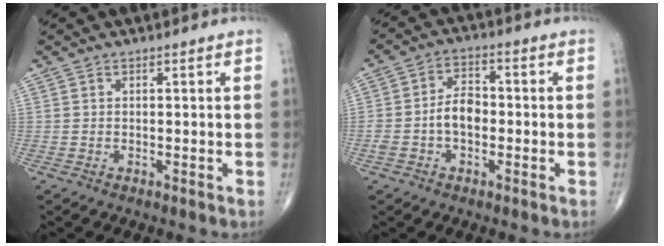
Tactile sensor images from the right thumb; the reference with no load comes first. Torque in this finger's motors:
{"motor_torque": [0.45, -0.02, 1.01, -0.11, 0.03]}